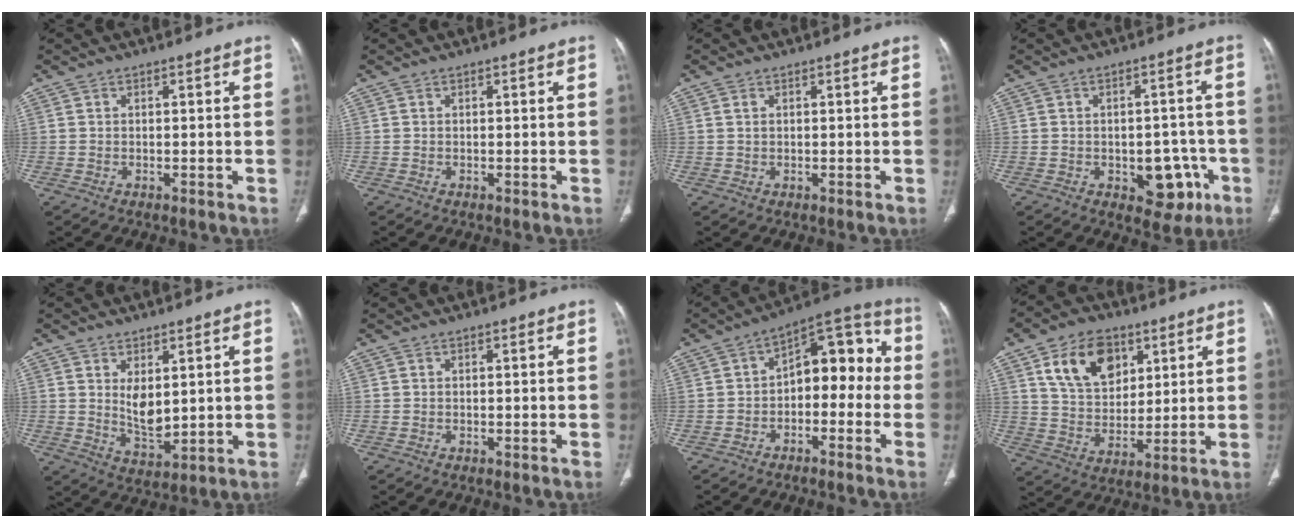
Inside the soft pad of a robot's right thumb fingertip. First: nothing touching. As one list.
[{"total": 0.0}, {"total": 0.7, "force": [0.4, 0.3, 0.5], "torque": [-0.012, 0.004, 0.008]}, {"total": 9.0, "force": [-3.2, 5.6, 6.2], "torque": [-0.041, 0.021, -0.030]}, {"total": 6.5, "force": [1.7, 3.3, 5.3], "torque": [-0.080, -0.025, 0.045]}, {"total": 0.0}, {"total": 12.6, "force": [-1.2, 7.7, 9.9], "torque": [-0.091, 0.054, -0.032]}, {"total": 13.9, "force": [6.3, 9.4, 8.1], "torque": [-0.103, -0.023, 0.120]}]